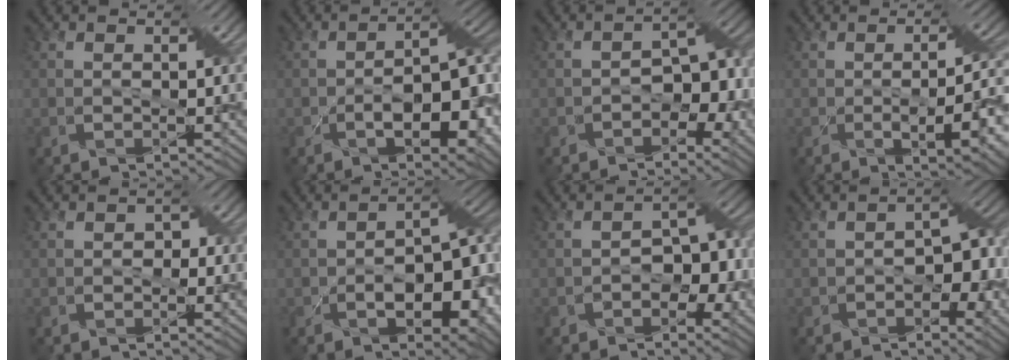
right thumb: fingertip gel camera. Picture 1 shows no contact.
{"total": 12.6, "force": [-3.9, 5.2, 10.8], "torque": [-0.157, -0.020, -0.052]}
{"total": 7.0, "force": [-2.4, 4.4, 4.9], "torque": [-0.056, -0.003, -0.042]}
{"total": 9.7, "force": [-2.1, 3.4, 8.8], "torque": [-0.117, -0.016, -0.020]}
{"total": 0.9, "force": [-0.3, 0.8, 0.2], "torque": [-0.004, -0.001, -0.008]}
{"total": 11.8, "force": [-3.5, 5.8, 9.7], "torque": [-0.135, -0.022, -0.045]}
{"total": 6.4, "force": [-2.2, 4.0, 4.4], "torque": [-0.050, 0.000, -0.041]}
{"total": 8.0, "force": [-2.3, 4.5, 6.2], "torque": [-0.071, -0.009, -0.030]}